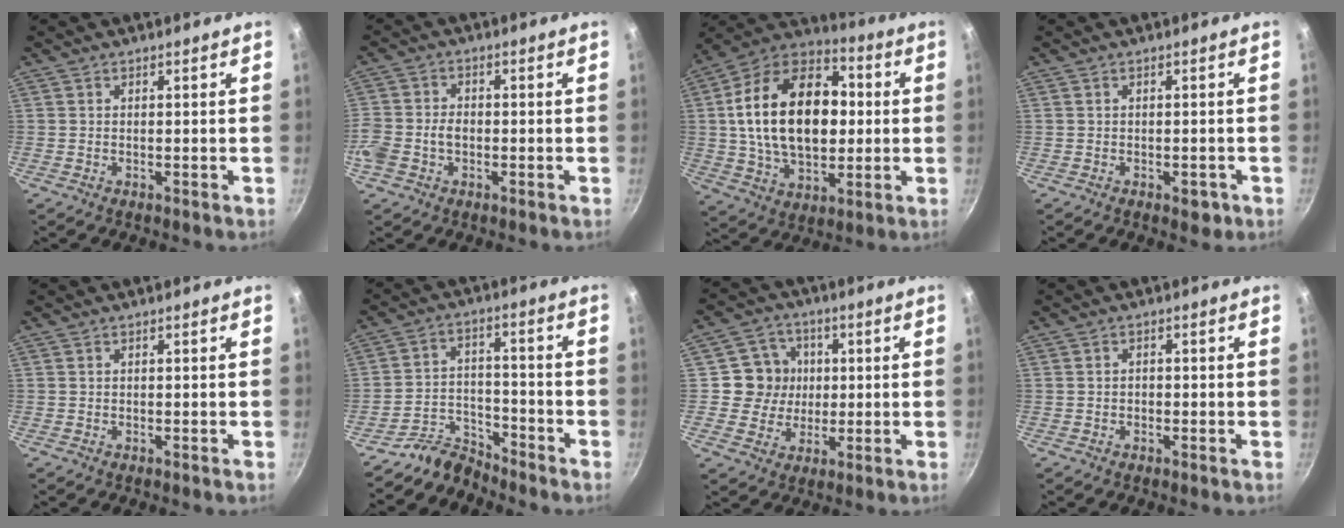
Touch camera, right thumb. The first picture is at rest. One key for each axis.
{"total": 6.8, "fx": -2.0, "fy": 5.0, "fz": 4.2, "tx": -0.085, "ty": 0.020, "tz": -0.049}
{"total": 24.9, "fx": 1.8, "fy": 16.2, "fz": 18.8, "tx": -0.293, "ty": 0.026, "tz": 0.025}
{"total": 2.4, "fx": -1.1, "fy": 1.3, "fz": 1.6, "tx": -0.012, "ty": 0.010, "tz": -0.007}
{"total": 0.0}
{"total": 6.5, "fx": -6.3, "fy": 1.8, "fz": 0.3, "tx": 0.003, "ty": 0.066, "tz": -0.129}
{"total": 8.8, "fx": 0.9, "fy": 8.5, "fz": 2.2, "tx": 0.001, "ty": 0.004, "tz": 0.006}
{"total": 0.9, "fx": -0.4, "fy": 0.8, "fz": 0.4, "tx": -0.005, "ty": 0.003, "tz": -0.006}